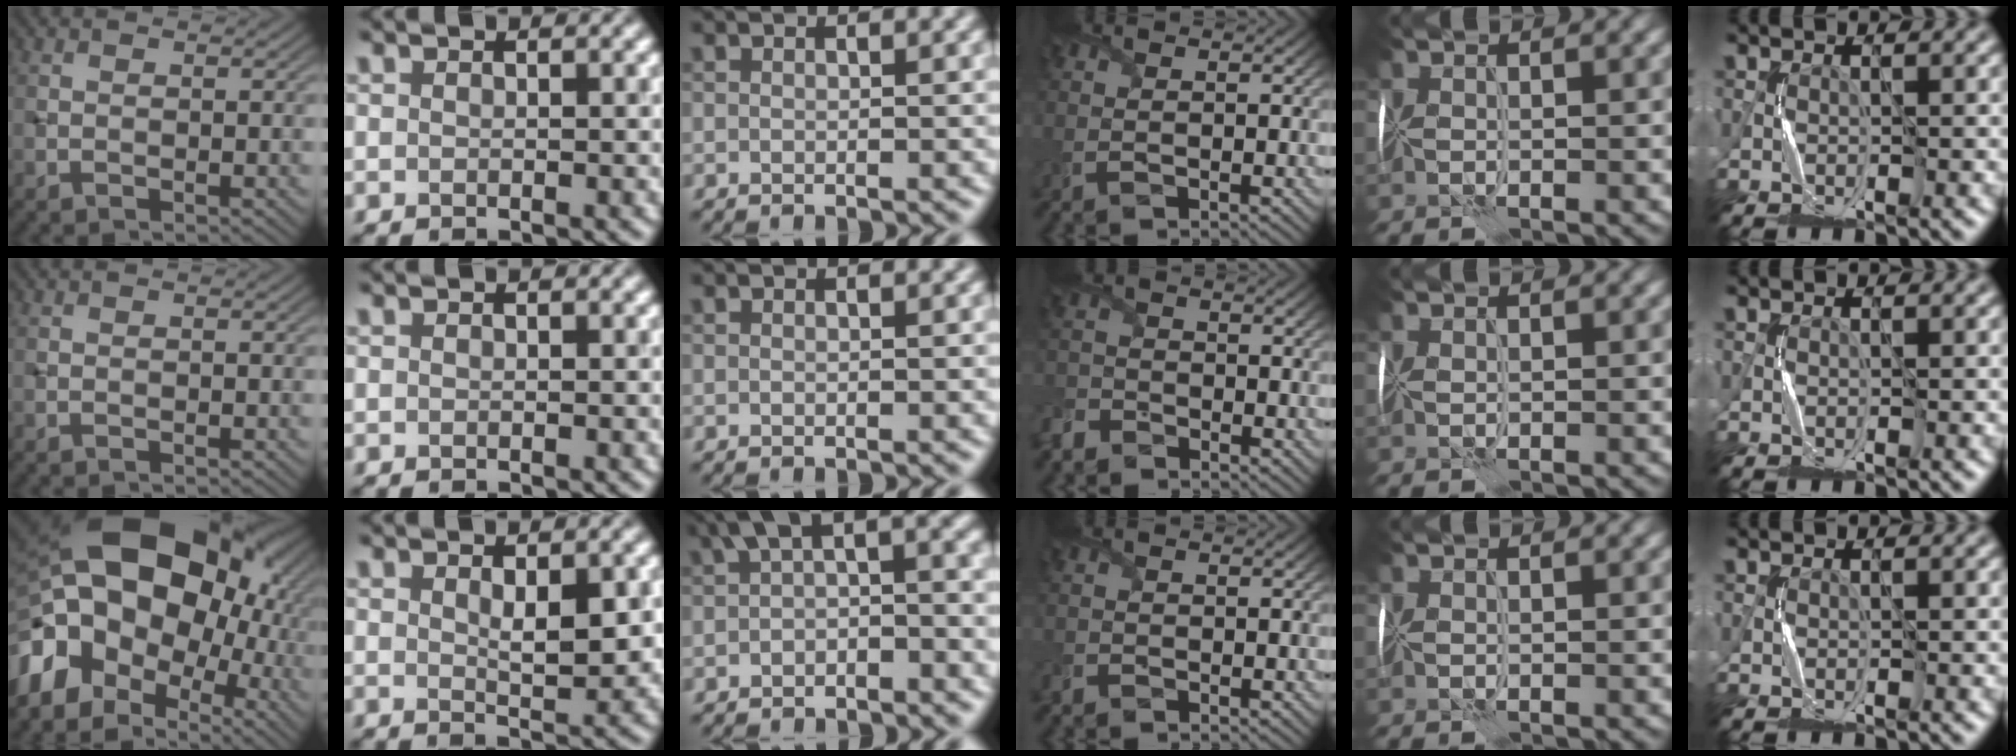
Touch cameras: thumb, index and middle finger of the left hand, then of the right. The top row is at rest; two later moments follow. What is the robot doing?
{"motion": "fold", "object": "wrapping paper"}